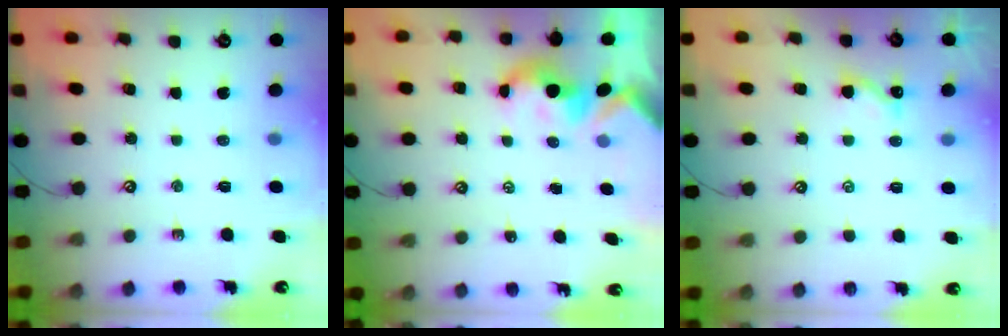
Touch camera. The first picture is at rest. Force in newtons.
{"total": 2.5, "press": 2.5, "slide": 0.2}
{"total": 1.9, "press": 1.9, "slide": 0.3}